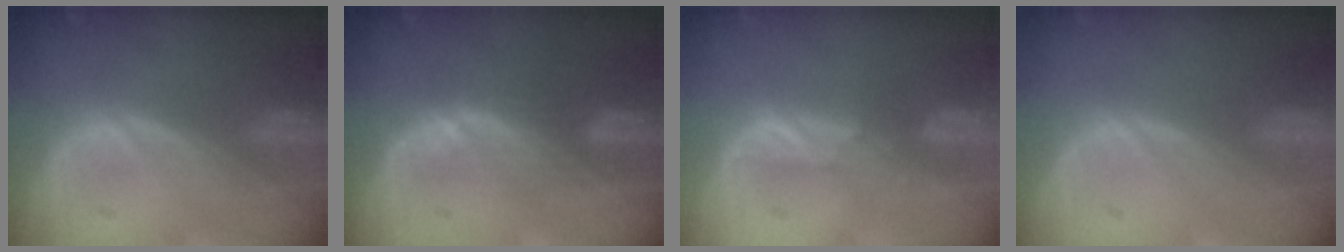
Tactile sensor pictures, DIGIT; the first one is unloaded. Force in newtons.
{"total": 3.4, "press": 3.4, "slide": 0.4}
{"total": 2.7, "press": 2.6, "slide": 0.8}
{"total": 0.0}